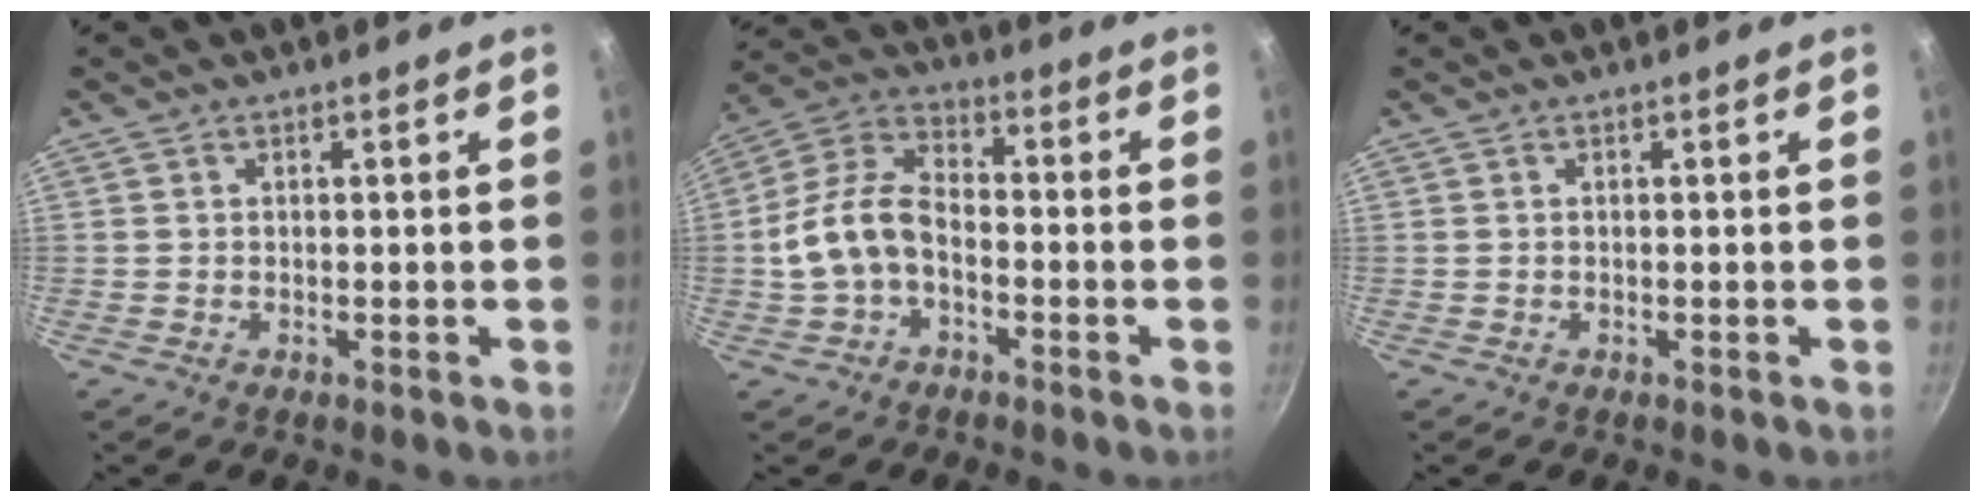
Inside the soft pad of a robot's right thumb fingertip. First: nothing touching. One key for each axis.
{"total": 10.9, "fx": -2.5, "fy": 6.7, "fz": 8.2, "tx": -0.145, "ty": 0.046, "tz": -0.060}
{"total": 0.0}